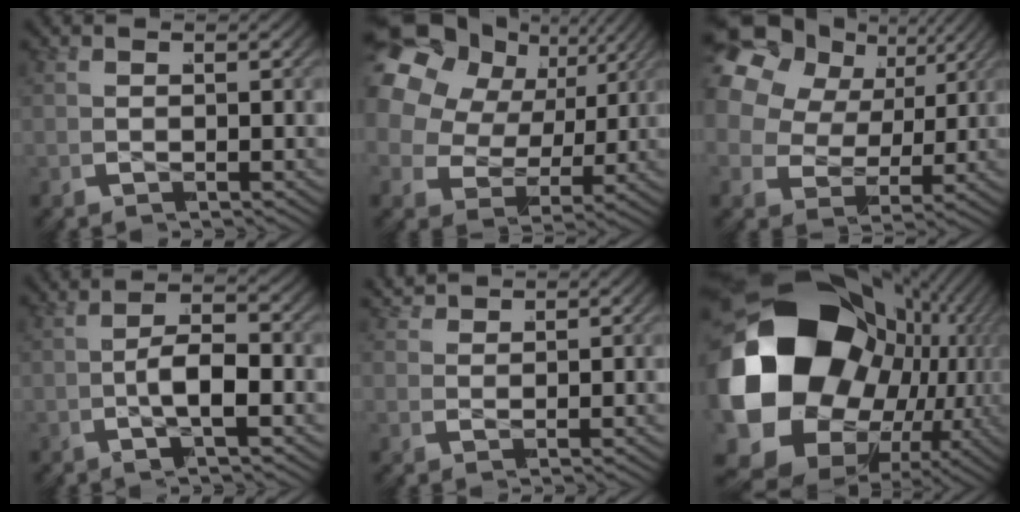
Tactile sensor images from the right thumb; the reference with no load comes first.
{"total": 13.2, "force": [3.5, 9.4, 8.5], "torque": [-0.174, 0.017, 0.046]}
{"total": 11.7, "force": [3.4, 8.2, 7.6], "torque": [-0.154, 0.018, 0.046]}
{"total": 4.5, "force": [-1.2, 1.9, 3.9], "torque": [-0.078, 0.002, -0.024]}
{"total": 2.4, "force": [2.3, 0.6, 0.4], "torque": [-0.002, 0.003, 0.039]}
{"total": 30.8, "force": [-2.7, 21.4, 21.9], "torque": [-0.383, -0.054, -0.033]}